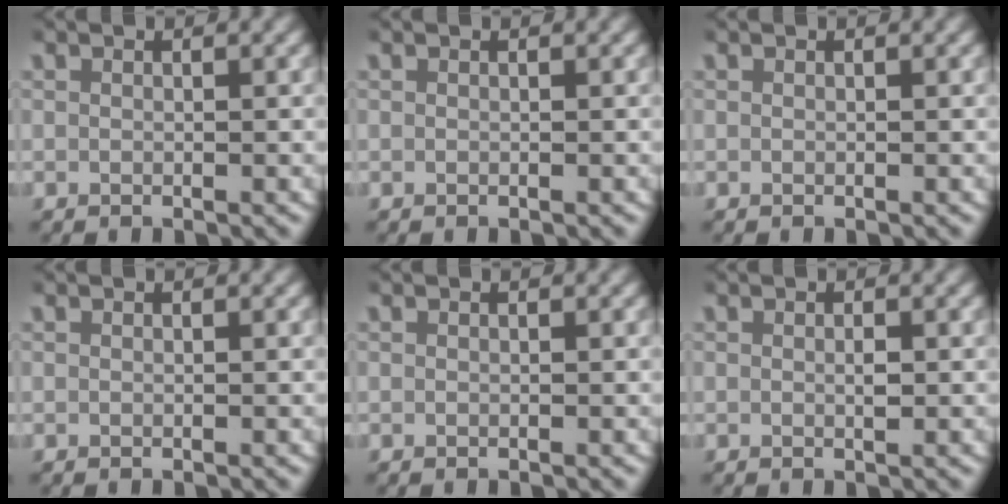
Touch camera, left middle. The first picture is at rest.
{"total": 0.0}
{"total": 0.0}
{"total": 0.0}
{"total": 0.0}
{"total": 0.7, "force": [0.1, 0.3, 0.6], "torque": [-0.010, -0.002, 0.001]}